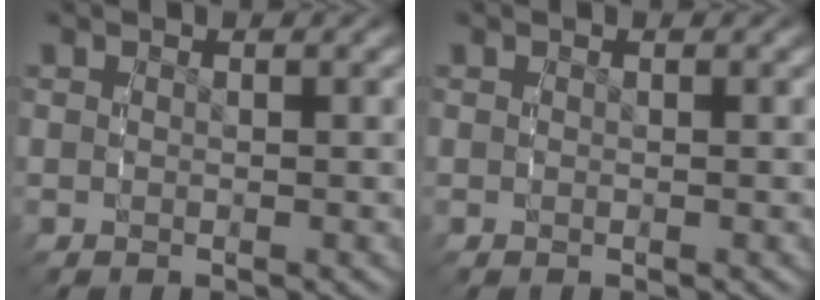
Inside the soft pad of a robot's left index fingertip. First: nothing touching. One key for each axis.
{"total": 0.0}